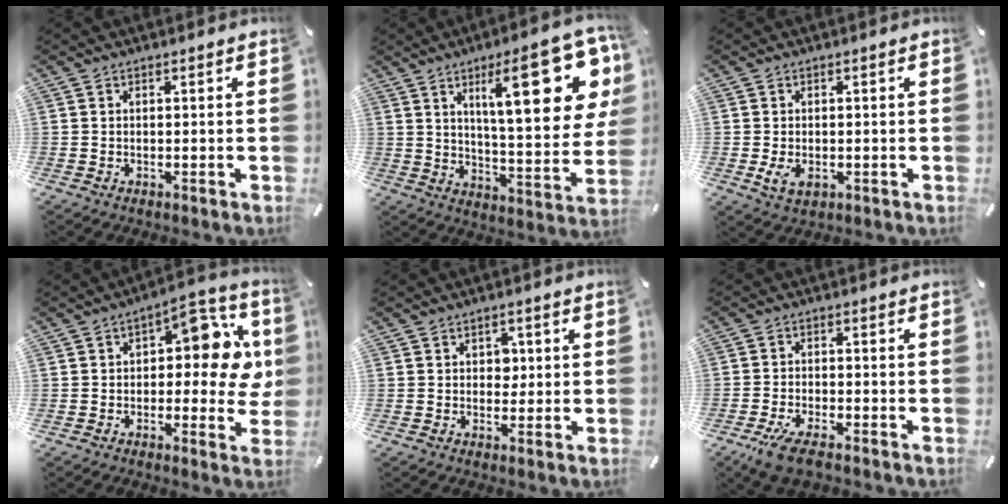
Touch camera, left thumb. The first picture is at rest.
{"total": 25.1, "force": [10.6, 8.4, 21.1], "torque": [-0.299, -0.051, 0.158]}
{"total": 3.6, "force": [-1.0, 2.4, 2.5], "torque": [-0.049, -0.004, -0.021]}
{"total": 13.5, "force": [3.0, 6.6, 11.4], "torque": [-0.137, -0.019, 0.045]}
{"total": 3.1, "force": [0.3, 2.5, 1.8], "torque": [-0.014, -0.004, -0.005]}
{"total": 6.0, "force": [-4.3, 1.9, 3.7], "torque": [-0.088, 0.007, -0.081]}